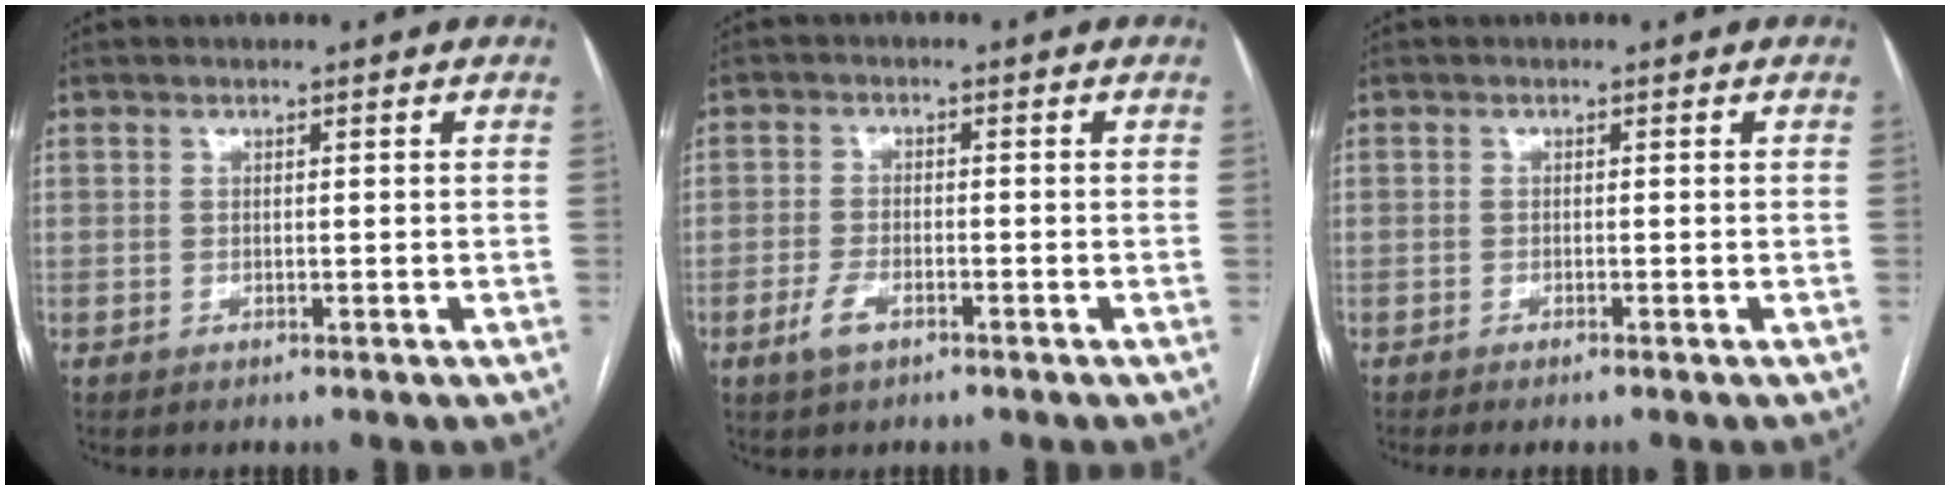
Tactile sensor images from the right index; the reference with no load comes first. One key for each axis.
{"total": 3.5, "fx": -2.0, "fy": 1.4, "fz": 2.4, "tx": -0.054, "ty": 0.001, "tz": -0.037}
{"total": 1.2, "fx": -1.0, "fy": -0.1, "fz": 0.7, "tx": -0.012, "ty": -0.002, "tz": -0.017}